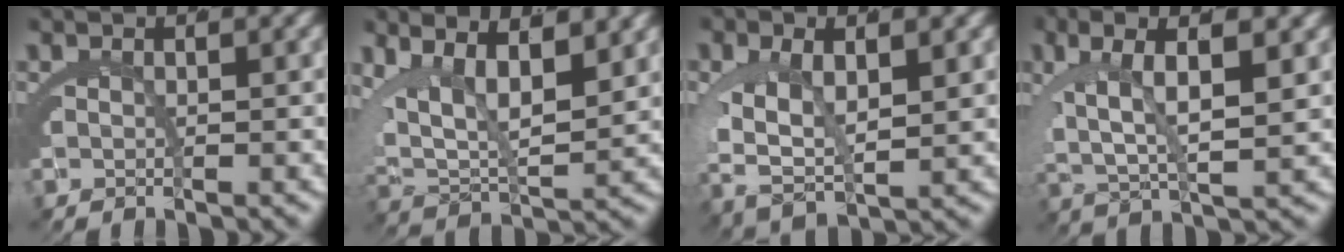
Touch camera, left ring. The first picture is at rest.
{"total": 10.0, "force": [1.9, 7.0, 6.8], "torque": [-0.138, -0.020, 0.033]}
{"total": 6.4, "force": [-0.3, 4.2, 4.8], "torque": [-0.122, -0.029, 0.011]}
{"total": 6.3, "force": [1.5, 2.5, 5.6], "torque": [-0.102, -0.001, 0.033]}